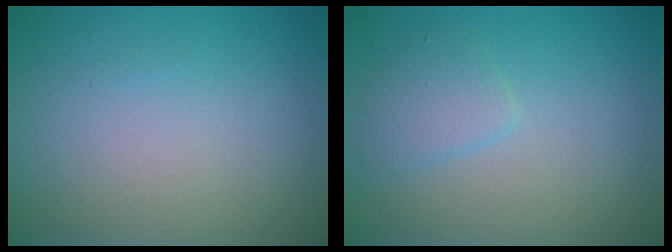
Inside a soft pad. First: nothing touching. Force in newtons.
{"total": 1.9, "press": 1.9, "slide": 0.0}